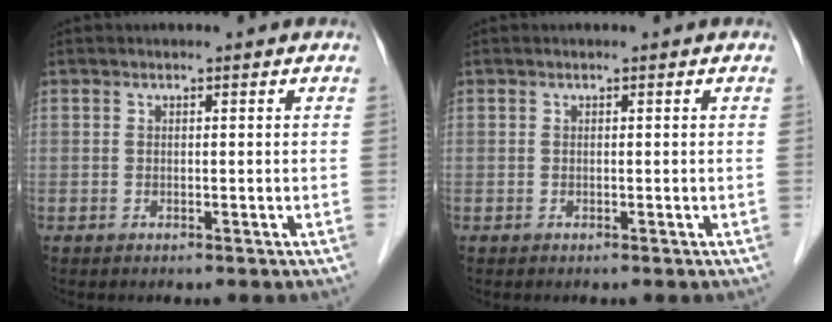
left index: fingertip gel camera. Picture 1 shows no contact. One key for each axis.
{"total": 0.0}